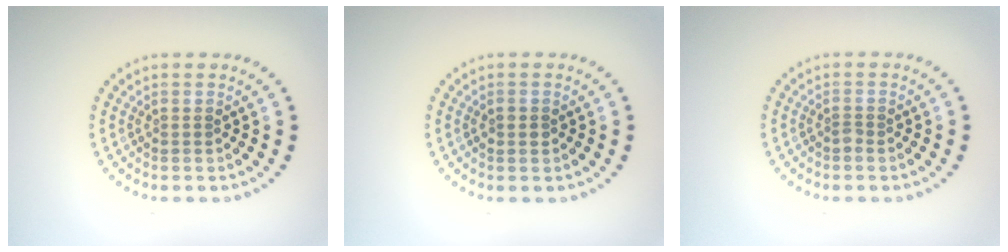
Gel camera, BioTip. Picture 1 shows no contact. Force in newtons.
{"total": 1.1, "press": 1.1, "slide": 0.1}
{"total": 0.7, "press": 0.5, "slide": 0.4}